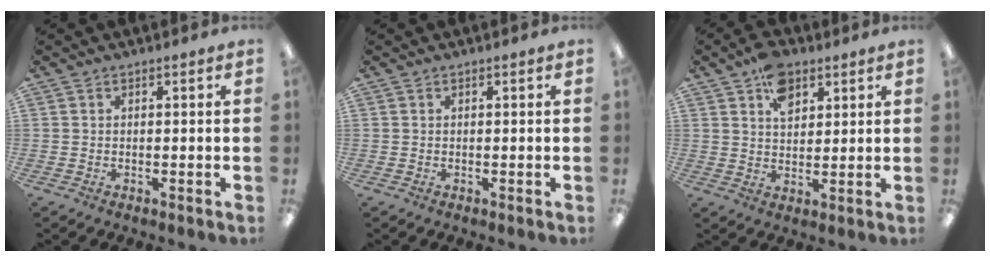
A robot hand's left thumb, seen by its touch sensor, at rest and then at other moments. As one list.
[{"total": 0.0}, {"total": 7.8, "force": [4.4, 4.8, 4.3], "torque": [-0.058, -0.013, 0.075]}]